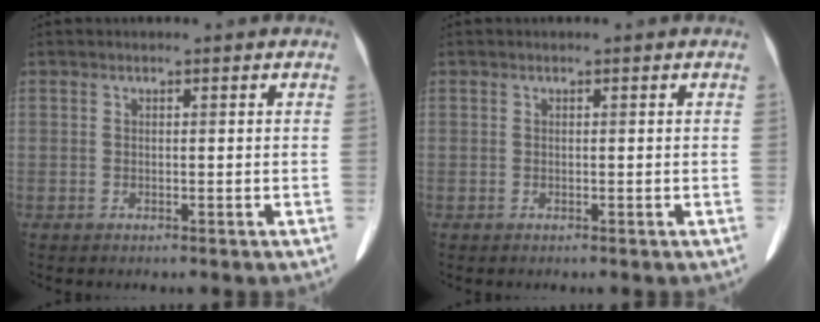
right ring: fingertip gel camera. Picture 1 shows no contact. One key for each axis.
{"total": 0.0}